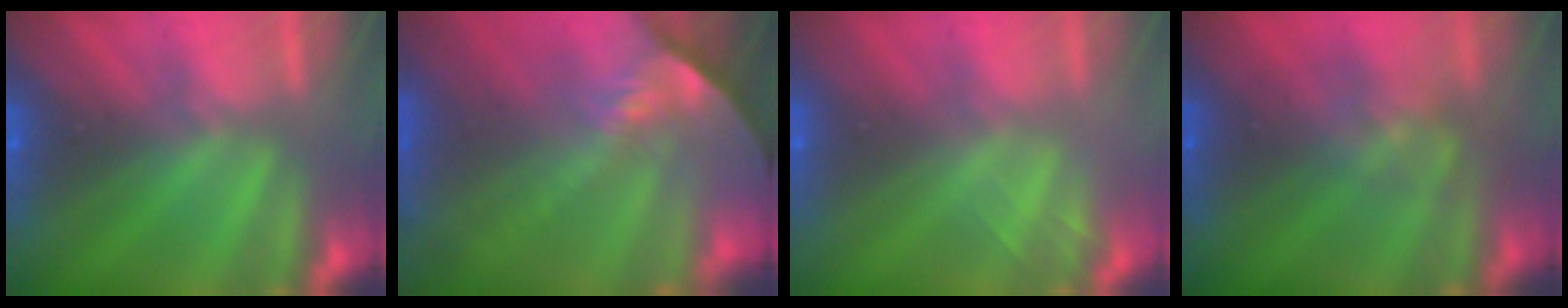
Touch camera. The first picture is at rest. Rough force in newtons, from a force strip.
{"total": 7.3}
{"total": 2.0}
{"total": 2.3}